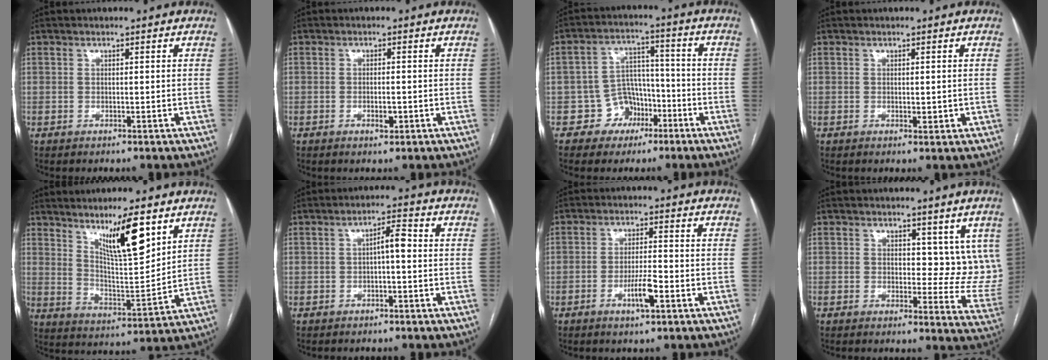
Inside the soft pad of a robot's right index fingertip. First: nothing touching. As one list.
[{"total": 1.9, "force": [-0.8, 0.6, 1.6], "torque": [-0.025, -0.003, -0.012]}, {"total": 6.9, "force": [-3.4, 5.8, 1.1], "torque": [-0.007, 0.018, -0.048]}, {"total": 1.6, "force": [-0.2, 0.8, 1.4], "torque": [-0.016, -0.006, 0.000]}, {"total": 11.1, "force": [6.7, 1.5, 8.8], "torque": [-0.152, -0.009, 0.123]}, {"total": 3.2, "force": [-0.2, 0.8, 3.1], "torque": [-0.049, 0.011, -0.003]}, {"total": 4.7, "force": [-2.2, 0.6, 4.2], "torque": [-0.074, -0.004, -0.039]}, {"total": 7.7, "force": [4.0, 4.5, 4.8], "torque": [-0.039, -0.019, 0.049]}]